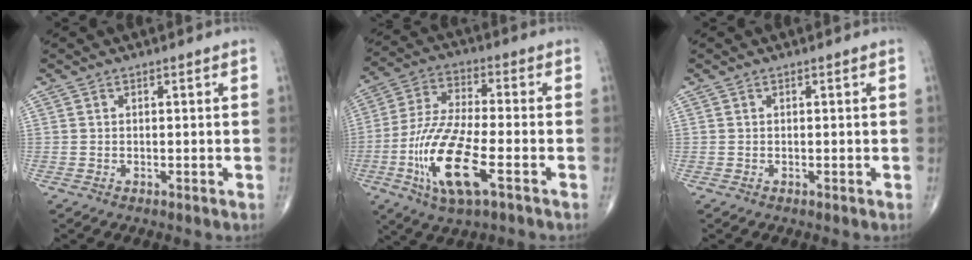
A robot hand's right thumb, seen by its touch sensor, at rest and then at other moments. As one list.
[{"total": 16.1, "force": [-5.7, 5.0, 14.2], "torque": [-0.304, 0.013, -0.104]}, {"total": 0.0}]